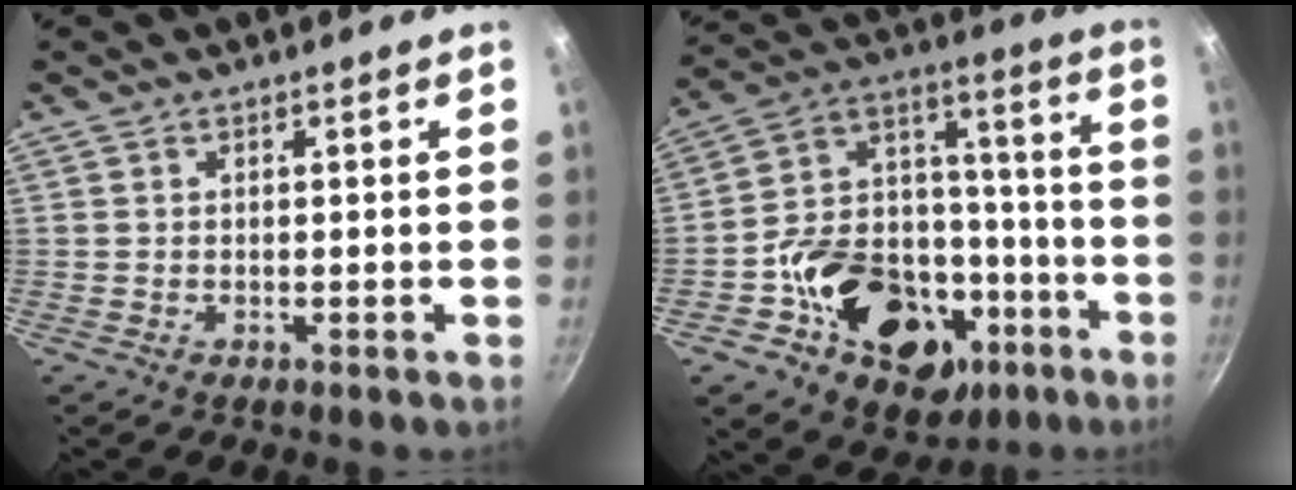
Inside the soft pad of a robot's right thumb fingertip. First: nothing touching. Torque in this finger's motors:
{"motor_torque": [1.96, 1.67, 1.31, -0.80, 0.46]}